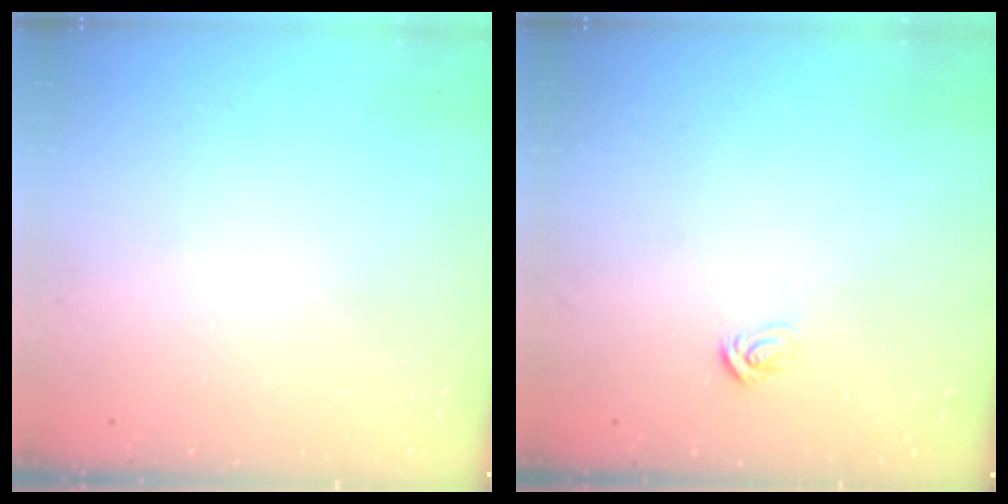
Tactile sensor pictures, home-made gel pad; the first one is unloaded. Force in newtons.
{"total": 2.6, "press": 2.6, "slide": 0.2}